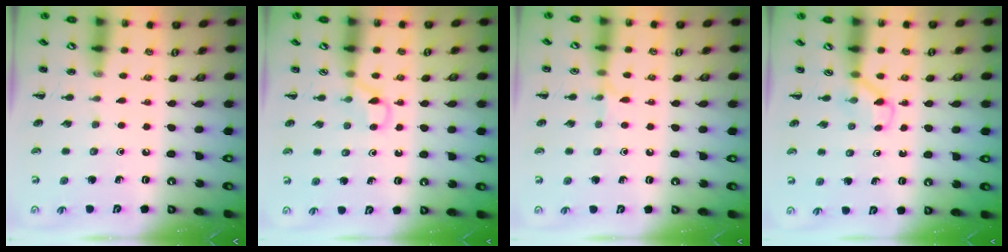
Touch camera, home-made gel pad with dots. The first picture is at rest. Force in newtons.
{"total": 2.7, "press": 2.4, "slide": 1.1}
{"total": 4.6, "press": 4.4, "slide": 1.1}
{"total": 3.0, "press": 2.8, "slide": 0.9}